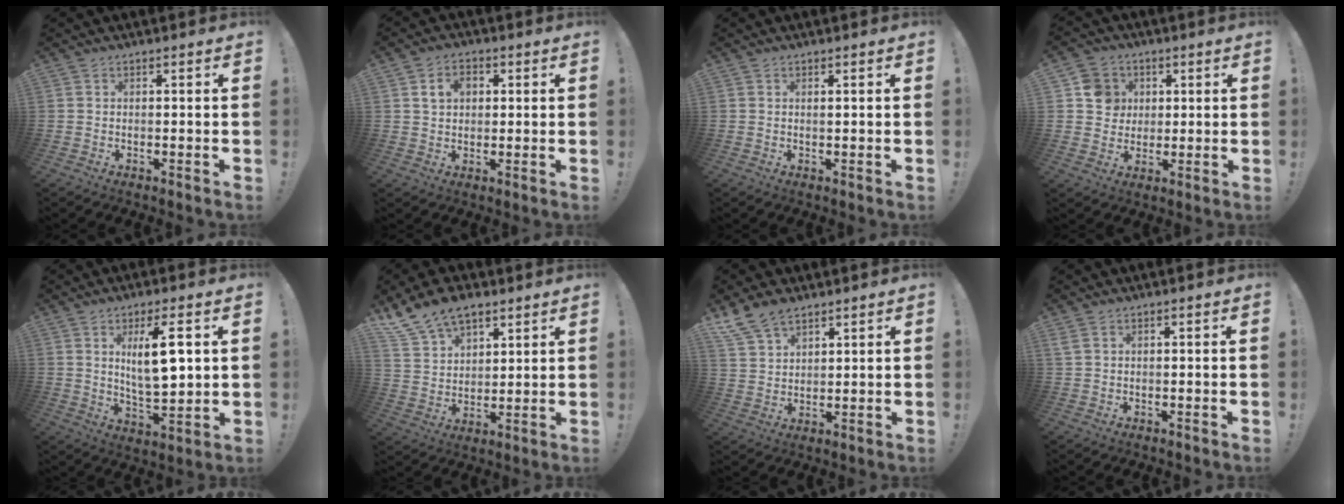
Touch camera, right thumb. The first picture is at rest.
{"total": 6.2, "force": [2.0, 4.7, 3.6], "torque": [-0.057, 0.006, 0.035]}
{"total": 0.7, "force": [0.4, -0.1, 0.6], "torque": [-0.002, -0.002, 0.004]}
{"total": 9.0, "force": [2.5, 8.3, 2.3], "torque": [-0.014, -0.013, 0.052]}
{"total": 12.1, "force": [3.4, 3.4, 11.1], "torque": [-0.189, -0.014, 0.048]}
{"total": 12.1, "force": [9.1, 6.6, 4.5], "torque": [-0.089, -0.055, 0.175]}
{"total": 8.7, "force": [6.9, 4.4, 3.1], "torque": [-0.068, -0.035, 0.139]}
{"total": 1.6, "force": [0.8, 0.6, 1.3], "torque": [-0.028, 0.001, 0.016]}